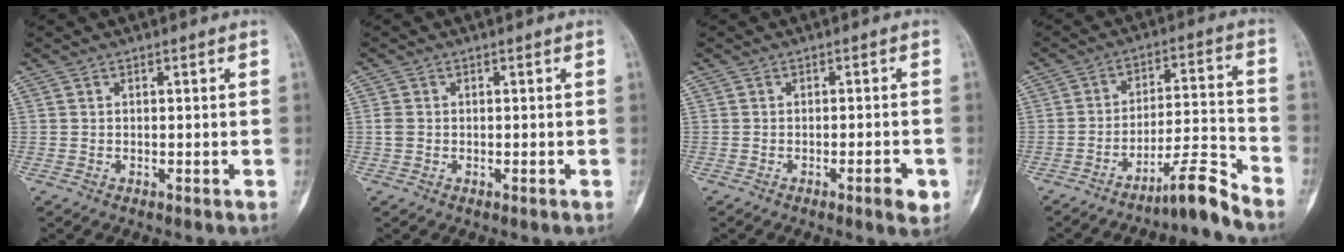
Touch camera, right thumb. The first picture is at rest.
{"total": 1.5, "force": [-0.2, 1.1, 0.9], "torque": [-0.020, 0.000, -0.005]}
{"total": 3.6, "force": [-1.6, 0.8, 3.2], "torque": [-0.041, 0.003, -0.022]}
{"total": 8.1, "force": [-7.0, -0.3, 4.0], "torque": [-0.062, 0.083, -0.117]}